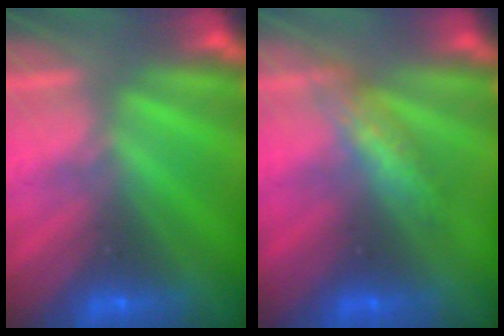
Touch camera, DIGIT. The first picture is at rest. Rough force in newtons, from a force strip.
{"total": 2.5}